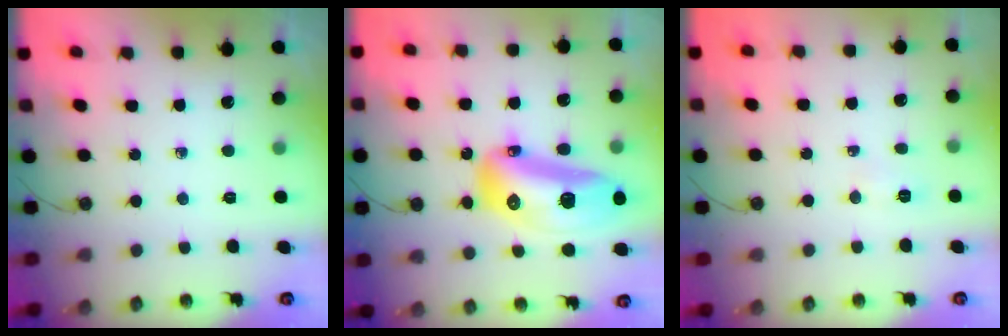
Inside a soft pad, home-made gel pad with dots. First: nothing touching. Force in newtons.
{"total": 21.7, "press": 21.5, "slide": 3.2}
{"total": 4.3, "press": 4.2, "slide": 0.9}